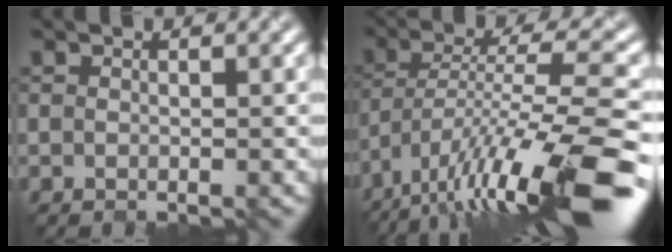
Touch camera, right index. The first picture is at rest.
{"total": 13.8, "force": [-8.4, 3.1, 10.5], "torque": [-0.183, 0.007, -0.140]}